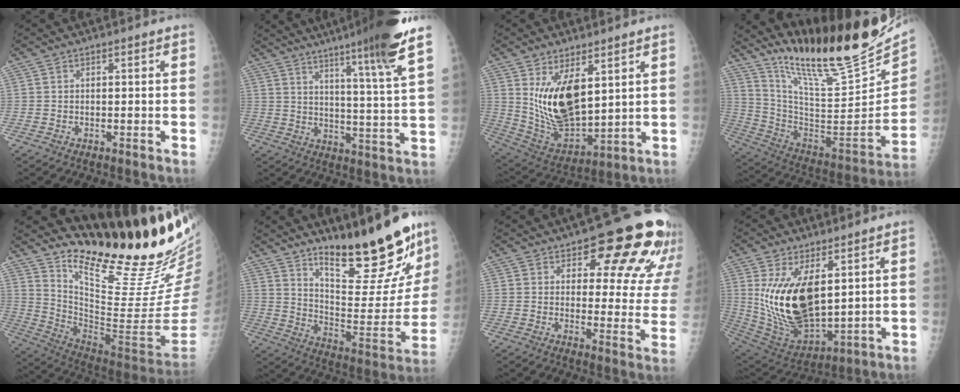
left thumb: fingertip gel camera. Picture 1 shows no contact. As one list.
[{"total": 18.2, "force": [12.5, -0.6, 13.2], "torque": [-0.188, -0.064, 0.171]}, {"total": 14.7, "force": [5.1, 7.2, 11.8], "torque": [-0.190, -0.036, 0.119]}, {"total": 29.8, "force": [22.7, 5.8, 18.3], "torque": [-0.271, -0.109, 0.366]}, {"total": 26.7, "force": [20.0, 3.9, 17.3], "torque": [-0.244, -0.158, 0.314]}, {"total": 24.2, "force": [17.6, 6.1, 15.4], "torque": [-0.185, -0.121, 0.271]}, {"total": 19.8, "force": [12.3, 7.8, 13.4], "torque": [-0.114, -0.063, 0.144]}, {"total": 17.3, "force": [4.5, 8.7, 14.3], "torque": [-0.249, -0.030, 0.110]}]